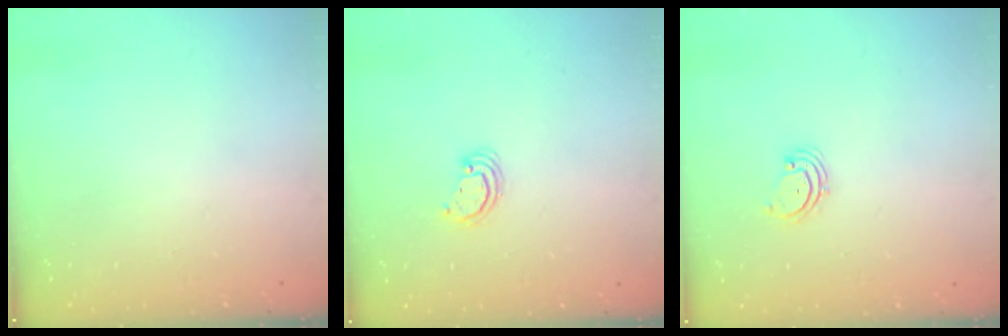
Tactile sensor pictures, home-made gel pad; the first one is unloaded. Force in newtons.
{"total": 2.5, "press": 2.5, "slide": 0.2}
{"total": 2.1, "press": 2.1, "slide": 0.3}